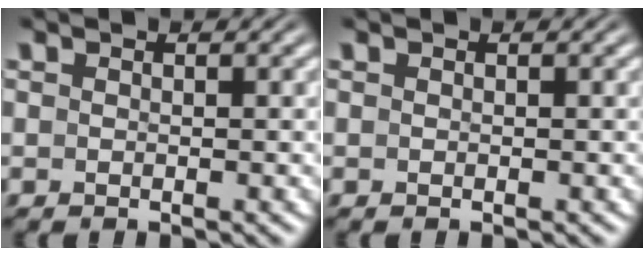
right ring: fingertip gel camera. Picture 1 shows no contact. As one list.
[{"total": 0.0}]